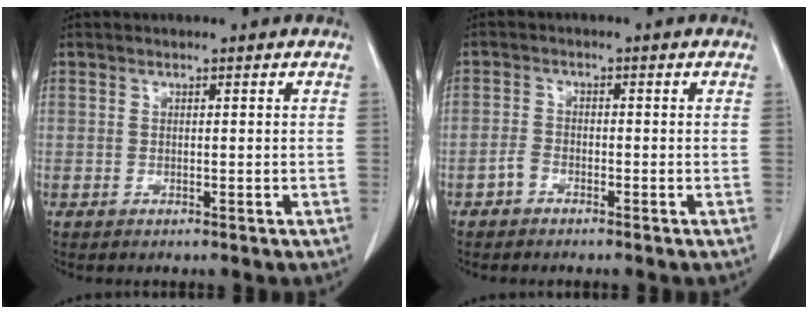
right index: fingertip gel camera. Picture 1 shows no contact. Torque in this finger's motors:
{"motor_torque": [0.01, -0.17, 0.05, -0.06]}